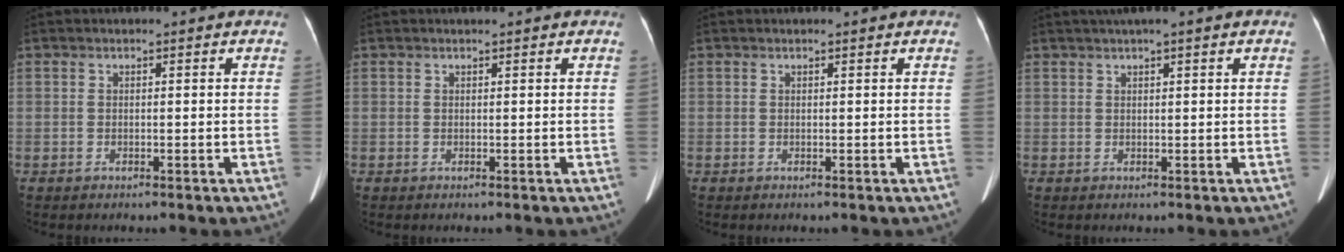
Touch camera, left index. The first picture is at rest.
{"total": 0.7, "force": [0.6, 0.1, 0.4], "torque": [-0.007, 0.008, 0.010]}
{"total": 0.6, "force": [0.6, 0.0, 0.2], "torque": [-0.004, 0.007, 0.009]}
{"total": 4.0, "force": [2.8, 0.0, 2.9], "torque": [-0.045, 0.029, 0.044]}